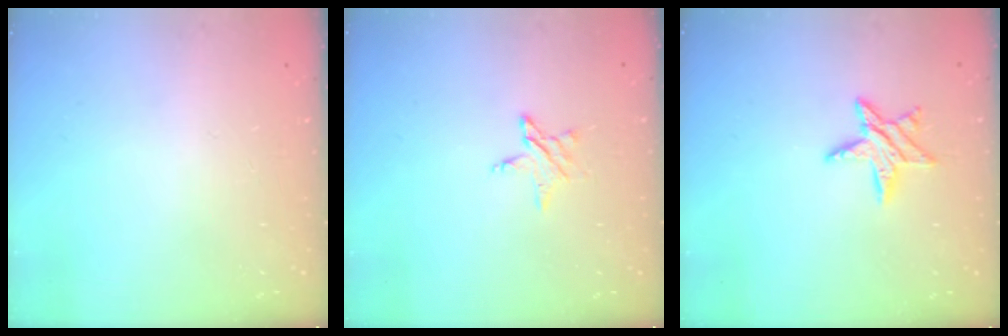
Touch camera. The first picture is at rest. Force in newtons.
{"total": 4.5, "press": 4.5, "slide": 0.4}
{"total": 8.2, "press": 8.2, "slide": 0.1}